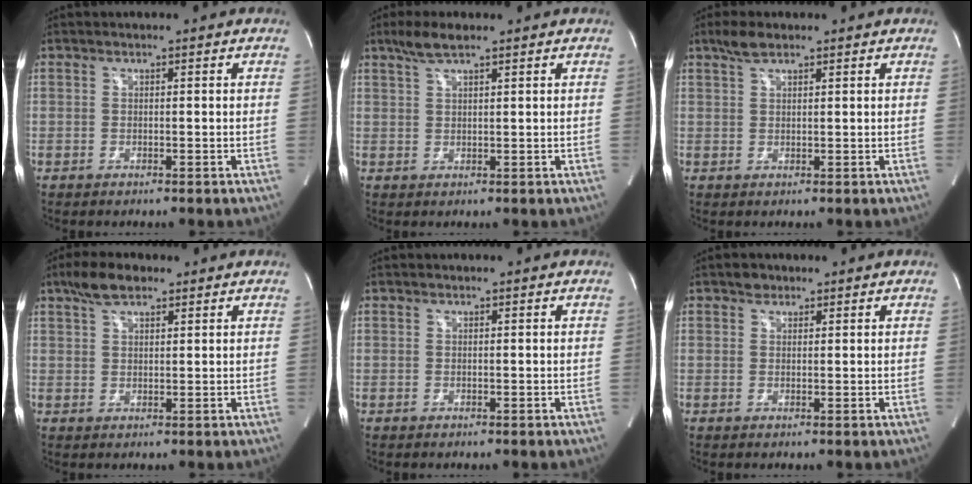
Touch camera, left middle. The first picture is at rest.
{"total": 3.7, "force": [2.7, 0.6, 2.5], "torque": [-0.057, 0.011, 0.056]}
{"total": 2.8, "force": [2.1, 0.9, 1.6], "torque": [-0.038, 0.010, 0.042]}
{"total": 5.0, "force": [3.5, 1.9, 3.0], "torque": [-0.063, 0.017, 0.066]}
{"total": 0.0}
{"total": 1.5, "force": [1.0, 1.1, 0.2], "torque": [-0.001, 0.003, 0.014]}